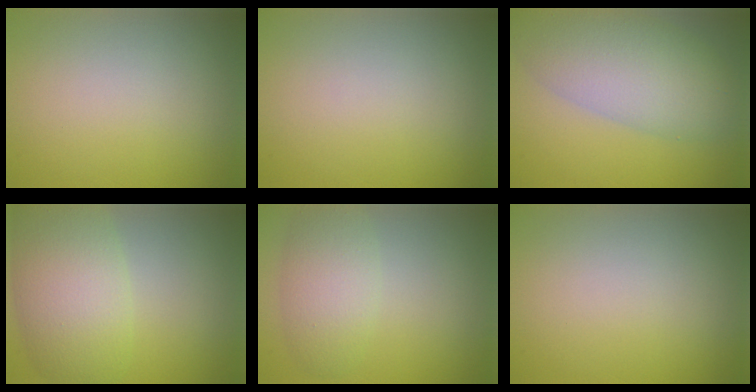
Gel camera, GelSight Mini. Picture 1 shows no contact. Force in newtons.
{"total": 0.0}
{"total": 8.3, "press": 8.3, "slide": 0.3}
{"total": 7.5, "press": 7.5, "slide": 0.1}
{"total": 3.8, "press": 3.8, "slide": 0.4}
{"total": 0.0}